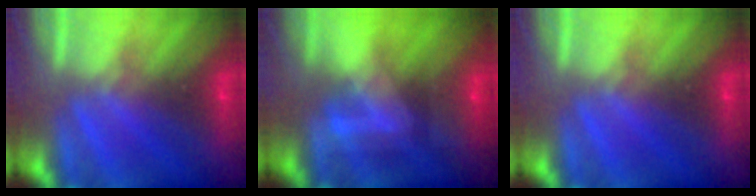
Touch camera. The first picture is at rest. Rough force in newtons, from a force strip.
{"total": 4.8}
{"total": 0.0}